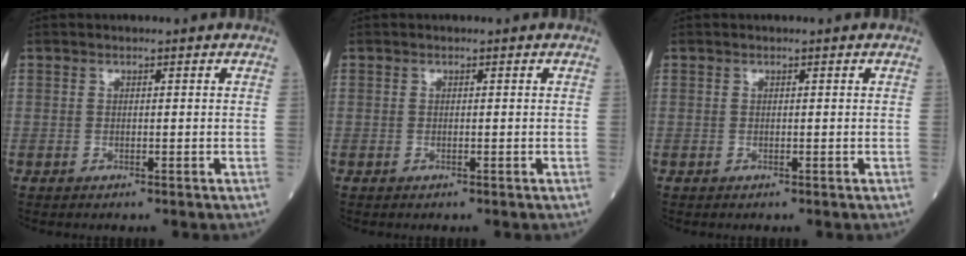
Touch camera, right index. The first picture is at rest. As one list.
[{"total": 0.0}, {"total": 0.0}]